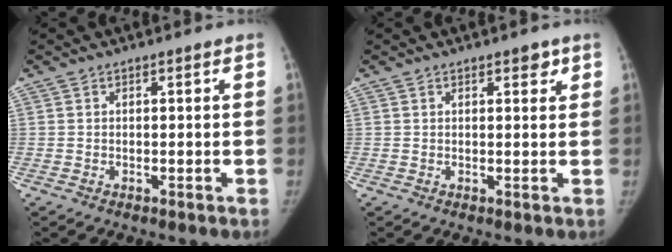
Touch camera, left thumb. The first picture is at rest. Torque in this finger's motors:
{"motor_torque": [0.18, -0.02, 0.34, -0.36, 0.08]}